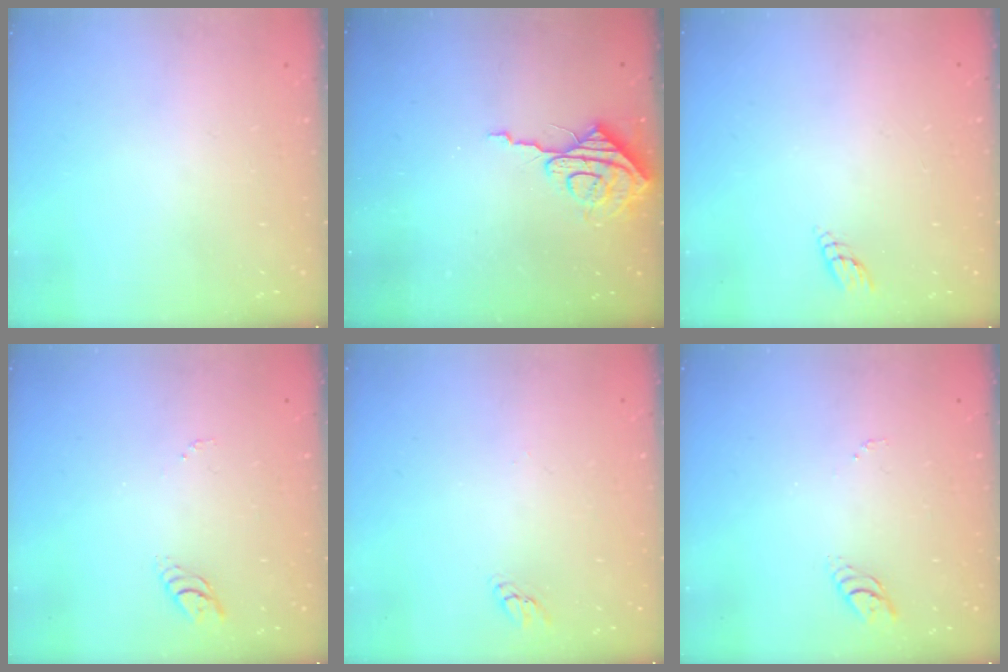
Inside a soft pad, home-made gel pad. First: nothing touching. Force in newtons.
{"total": 8.8, "press": 8.8, "slide": 0.3}
{"total": 2.9, "press": 2.9, "slide": 0.3}
{"total": 4.1, "press": 4.0, "slide": 0.4}
{"total": 2.2, "press": 2.2, "slide": 0.2}
{"total": 4.1, "press": 4.0, "slide": 0.4}